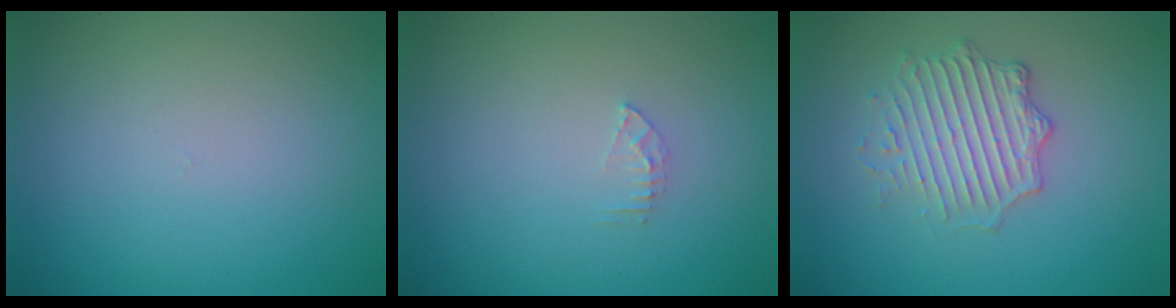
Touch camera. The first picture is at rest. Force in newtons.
{"total": 0.9, "press": 0.9, "slide": 0.1}
{"total": 3.6, "press": 3.3, "slide": 1.6}